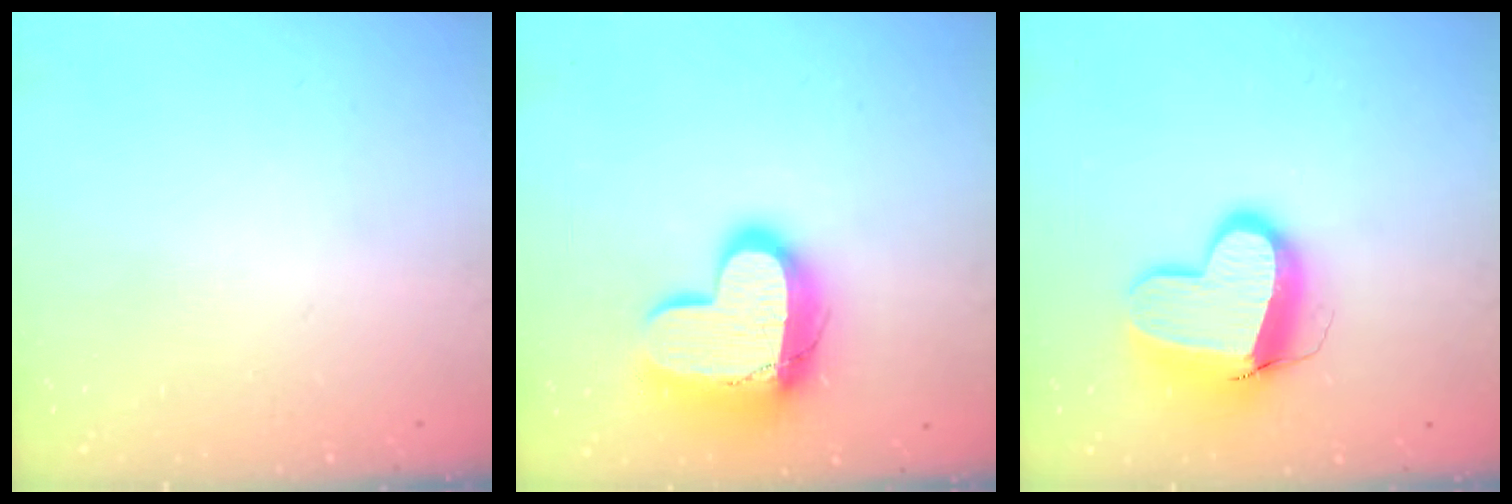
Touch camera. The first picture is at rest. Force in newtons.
{"total": 16.7, "press": 16.7, "slide": 1.5}
{"total": 13.1, "press": 13.0, "slide": 1.3}